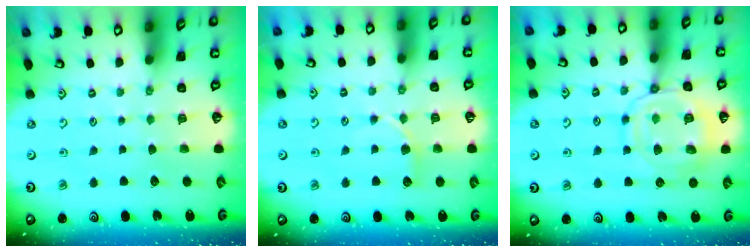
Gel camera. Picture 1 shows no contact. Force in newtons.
{"total": 7.0, "press": 7.0, "slide": 0.5}
{"total": 13.4, "press": 13.3, "slide": 1.0}